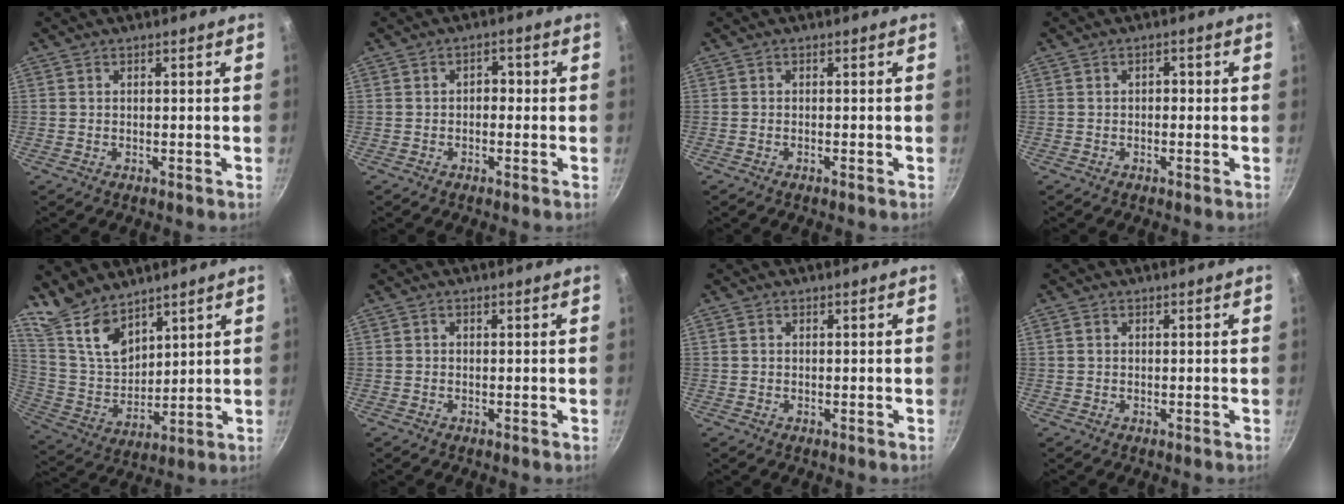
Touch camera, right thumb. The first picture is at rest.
{"total": 2.3, "force": [-0.3, 1.7, 1.5], "torque": [-0.008, 0.009, -0.009]}
{"total": 0.6, "force": [-0.4, 0.0, 0.4], "torque": [-0.017, 0.005, -0.007]}
{"total": 1.4, "force": [-0.2, 1.0, 0.9], "torque": [-0.010, 0.006, -0.005]}
{"total": 11.9, "force": [9.3, 5.7, 5.0], "torque": [-0.071, -0.062, 0.196]}
{"total": 0.0}
{"total": 0.9, "force": [0.3, 0.7, 0.4], "torque": [-0.006, 0.002, 0.004]}
{"total": 1.1, "force": [0.4, 0.9, 0.5], "torque": [-0.007, 0.002, 0.004]}